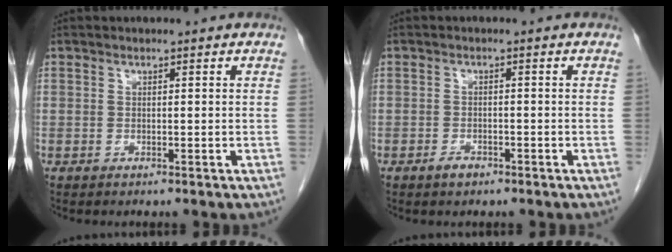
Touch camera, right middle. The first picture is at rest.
{"total": 1.7, "force": [-1.2, 0.8, 0.9], "torque": [-0.017, 0.002, -0.017]}